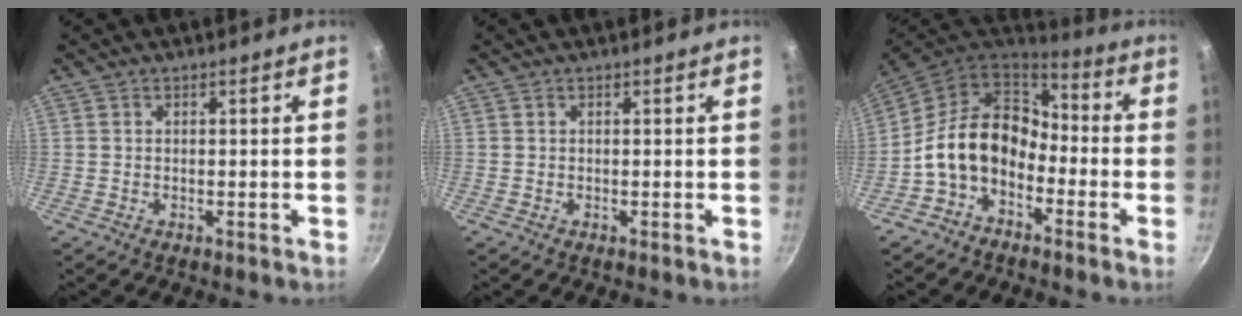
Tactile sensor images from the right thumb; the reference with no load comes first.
{"total": 0.0}
{"total": 14.1, "force": [-3.9, 10.4, 8.8], "torque": [-0.133, 0.058, -0.090]}